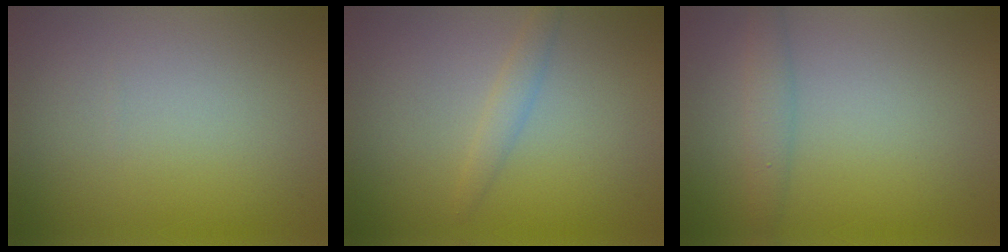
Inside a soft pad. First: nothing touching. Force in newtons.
{"total": 1.4, "press": 1.4, "slide": 0.1}
{"total": 2.0, "press": 2.0, "slide": 0.0}